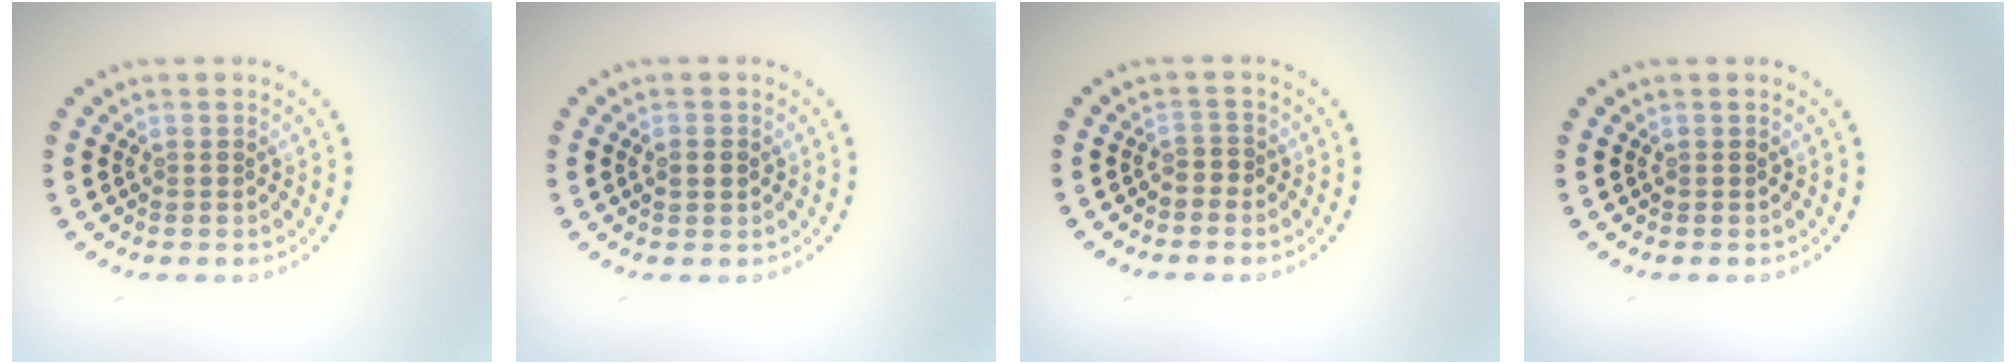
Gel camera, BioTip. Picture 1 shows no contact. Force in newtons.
{"total": 1.6, "press": 1.6, "slide": 0.2}
{"total": 1.0, "press": 0.6, "slide": 0.8}
{"total": 0.0}